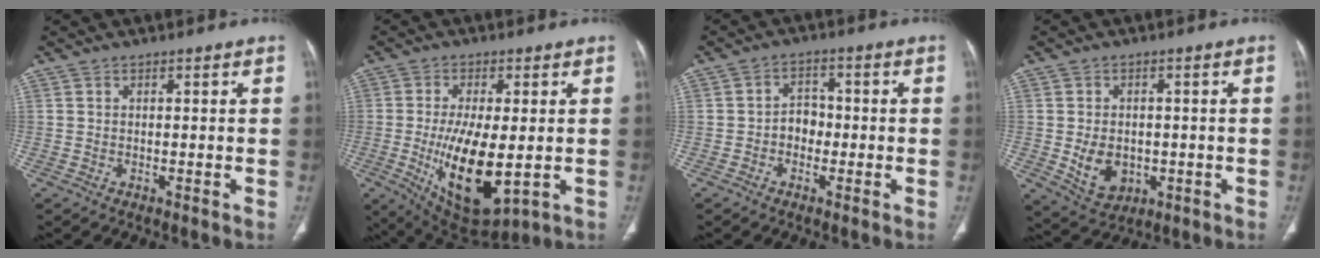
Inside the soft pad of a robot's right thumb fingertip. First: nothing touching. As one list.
[{"total": 15.2, "force": [-2.4, 6.2, 13.7], "torque": [-0.236, -0.024, -0.020]}, {"total": 3.9, "force": [-1.0, 3.2, 2.0], "torque": [-0.008, 0.017, -0.026]}, {"total": 7.2, "force": [-1.2, 5.4, 4.6], "torque": [-0.058, -0.002, -0.002]}]